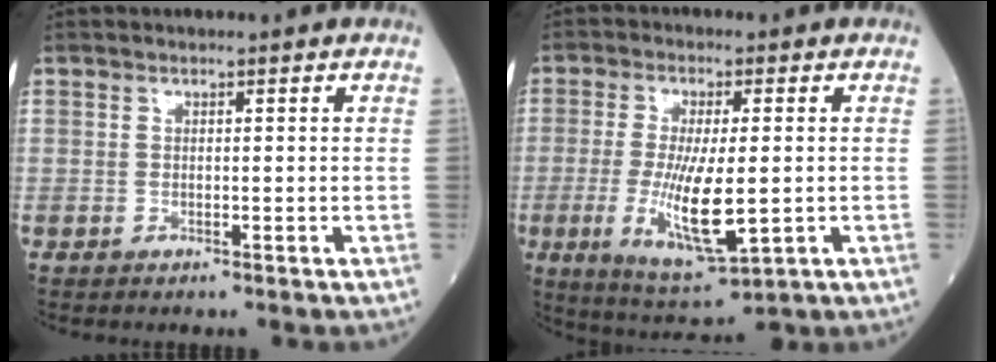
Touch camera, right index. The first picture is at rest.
{"total": 11.2, "force": [-2.0, 2.1, 10.8], "torque": [-0.211, -0.028, -0.026]}